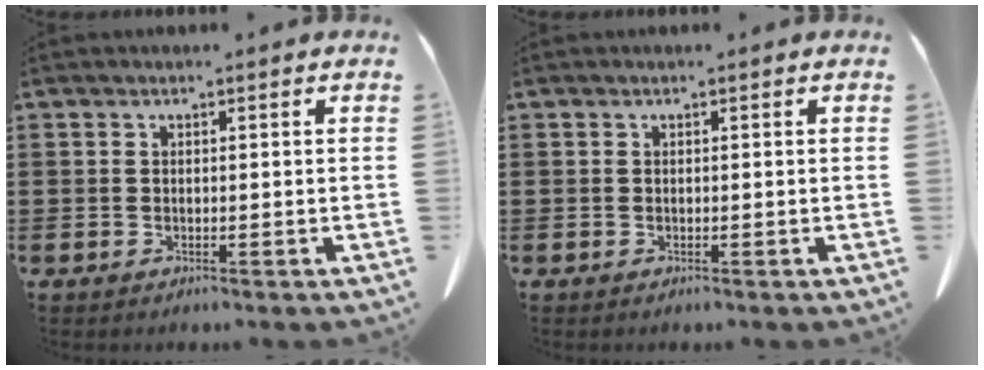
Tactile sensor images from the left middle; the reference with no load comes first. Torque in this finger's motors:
{"motor_torque": [0.00, 0.00, 0.00, 0.00]}